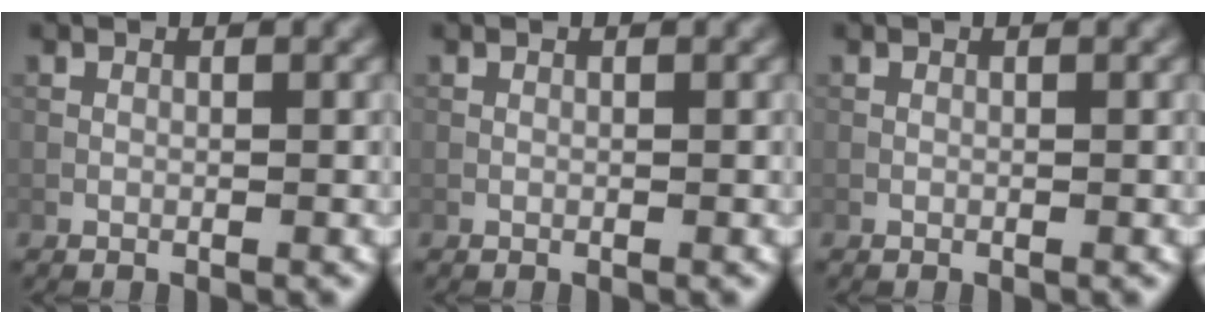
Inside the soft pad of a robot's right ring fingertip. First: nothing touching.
{"total": 0.0}
{"total": 0.0}